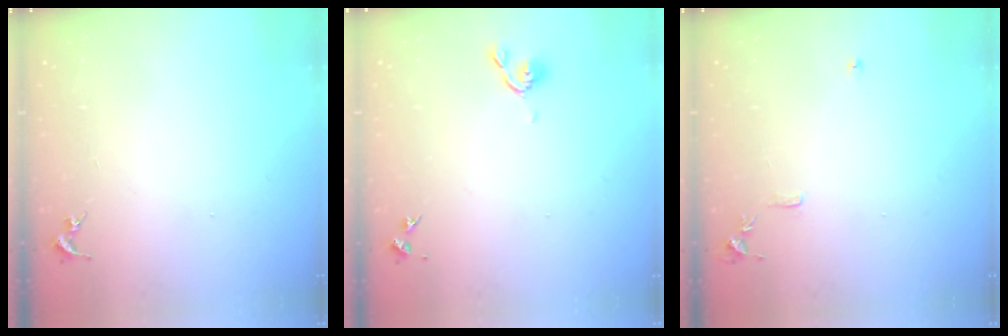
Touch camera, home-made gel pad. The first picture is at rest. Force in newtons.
{"total": 5.3, "press": 5.2, "slide": 1.1}
{"total": 7.8, "press": 7.8, "slide": 0.8}